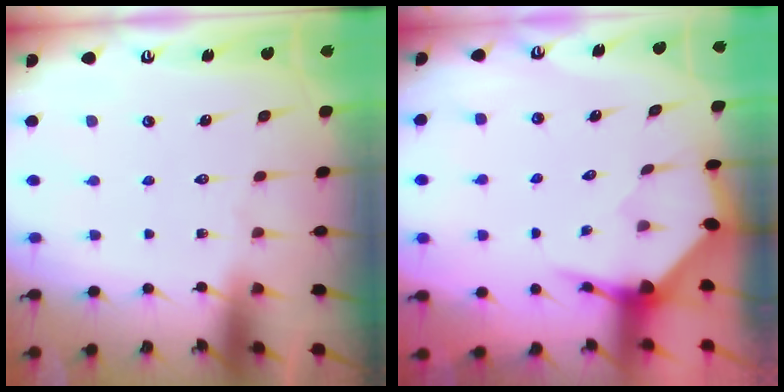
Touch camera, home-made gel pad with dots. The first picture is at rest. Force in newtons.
{"total": 3.7, "press": 3.6, "slide": 0.4}